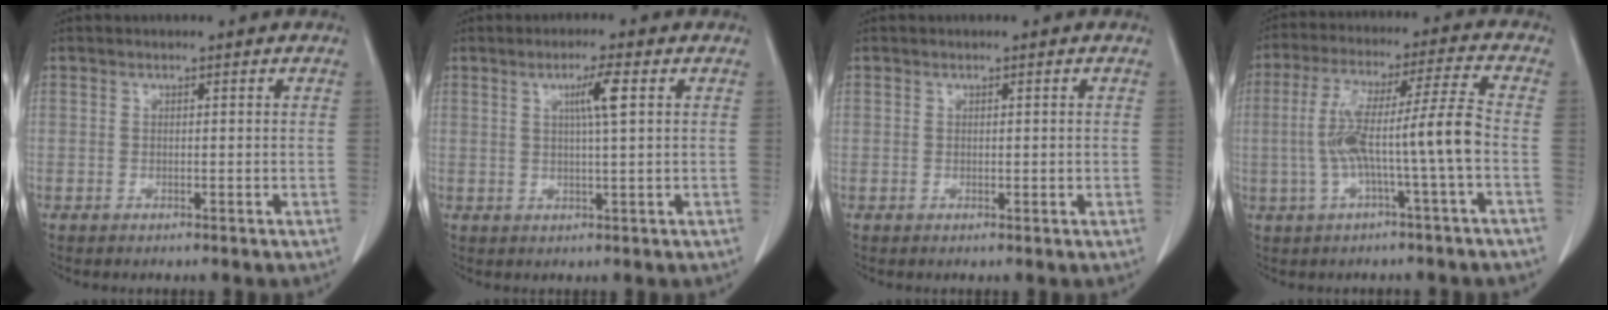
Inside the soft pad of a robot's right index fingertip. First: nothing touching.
{"total": 4.1, "force": [1.3, -0.4, 3.8], "torque": [-0.067, -0.001, 0.021]}
{"total": 0.8, "force": [0.0, 0.4, 0.6], "torque": [-0.008, -0.002, 0.003]}
{"total": 11.2, "force": [-1.9, -0.5, 11.0], "torque": [-0.212, 0.028, -0.034]}